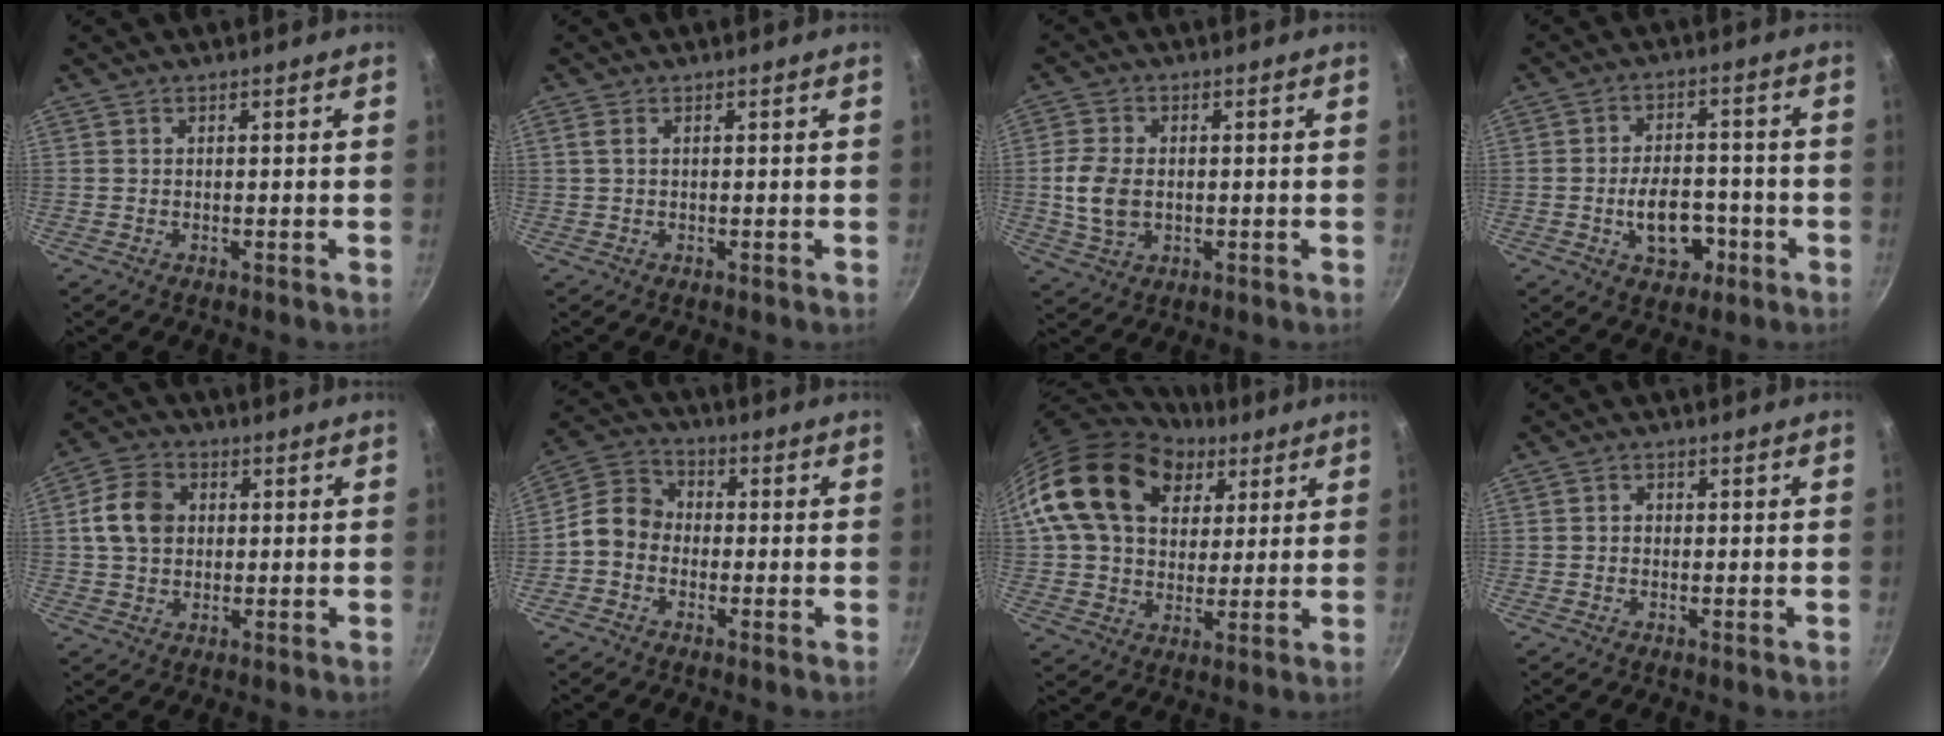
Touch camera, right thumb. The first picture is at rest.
{"total": 1.2, "force": [0.4, 0.6, 1.0], "torque": [-0.020, 0.002, 0.008]}
{"total": 7.7, "force": [-0.2, 5.3, 5.6], "torque": [-0.109, 0.001, -0.004]}
{"total": 9.5, "force": [-3.0, 6.1, 6.7], "torque": [-0.076, 0.024, -0.042]}
{"total": 8.8, "force": [1.2, 6.8, 5.4], "torque": [-0.086, 0.011, 0.012]}
{"total": 7.4, "force": [-1.7, 6.2, 3.7], "torque": [-0.049, 0.028, -0.058]}
{"total": 21.2, "force": [8.7, 15.0, 12.2], "torque": [-0.194, -0.004, 0.150]}
{"total": 1.1, "force": [-0.2, 1.0, 0.4], "torque": [-0.004, 0.003, -0.004]}